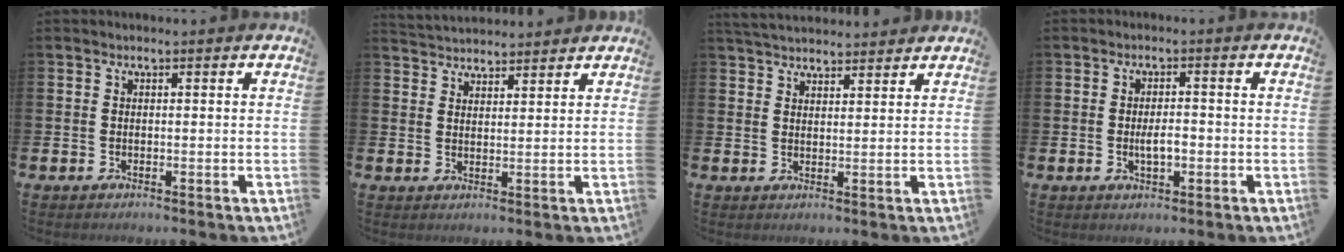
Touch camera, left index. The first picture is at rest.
{"total": 3.3, "force": [3.2, 0.5, -0.4], "torque": [-0.003, -0.015, 0.060]}
{"total": 3.9, "force": [3.8, 0.7, 0.4], "torque": [-0.018, -0.016, 0.071]}
{"total": 2.6, "force": [-0.5, 1.0, 2.3], "torque": [-0.035, -0.003, -0.012]}